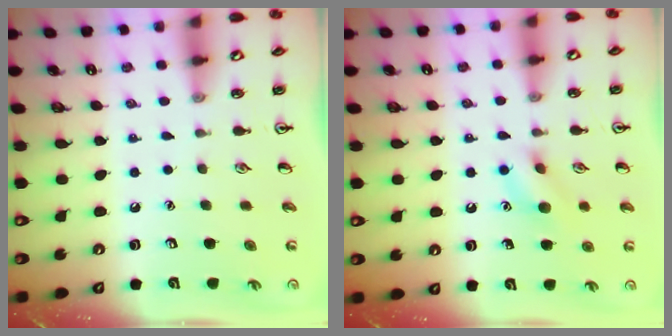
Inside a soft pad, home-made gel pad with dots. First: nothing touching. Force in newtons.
{"total": 9.0, "press": 8.9, "slide": 0.6}